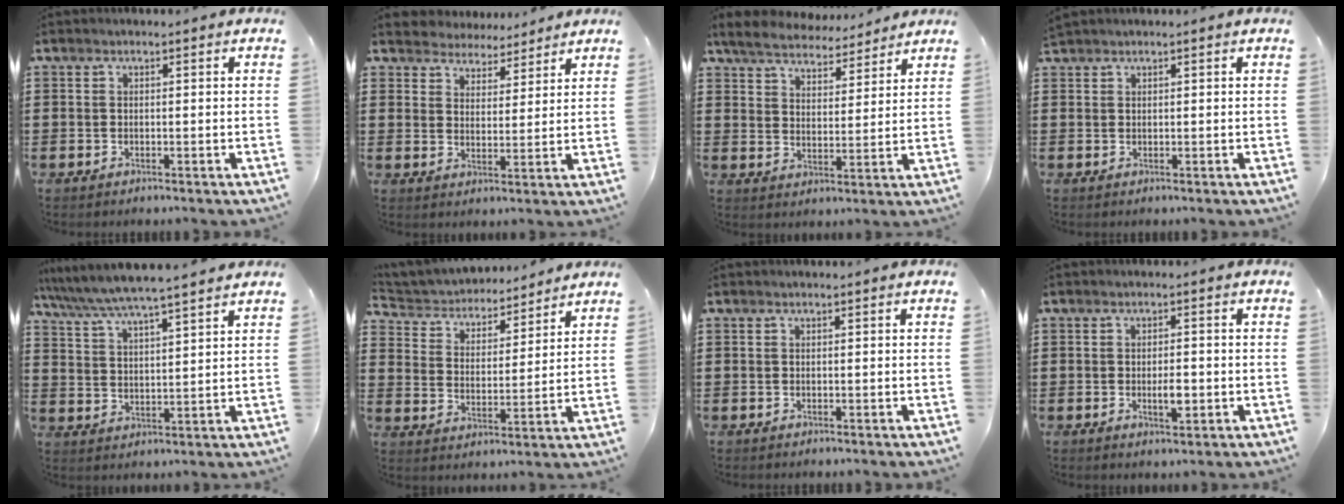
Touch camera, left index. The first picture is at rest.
{"total": 4.3, "force": [4.2, 1.1, -0.6], "torque": [-0.010, -0.016, 0.076]}
{"total": 5.5, "force": [5.3, 1.1, 0.9], "torque": [-0.045, -0.025, 0.092]}
{"total": 0.8, "force": [0.8, 0.1, 0.1], "torque": [-0.004, 0.000, 0.017]}
{"total": 5.7, "force": [5.3, -0.2, 2.0], "torque": [-0.061, -0.031, 0.091]}
{"total": 4.1, "force": [4.0, 1.0, -0.1], "torque": [-0.025, -0.028, 0.064]}
{"total": 0.0}
{"total": 3.0, "force": [-0.5, 1.2, 2.7], "torque": [-0.042, -0.001, -0.010]}